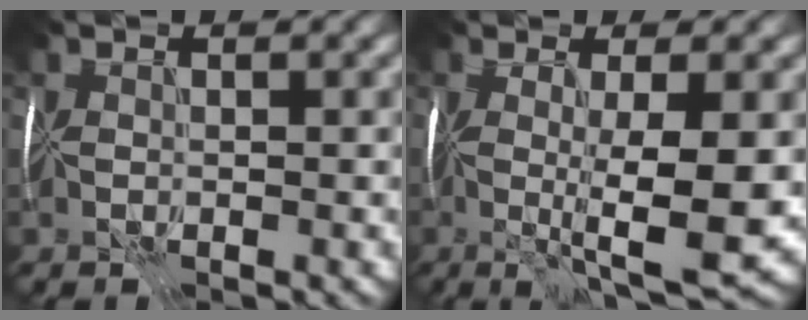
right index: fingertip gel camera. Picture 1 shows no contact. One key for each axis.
{"total": 7.9, "fx": -0.8, "fy": 1.4, "fz": 7.7, "tx": -0.131, "ty": -0.013, "tz": -0.009}